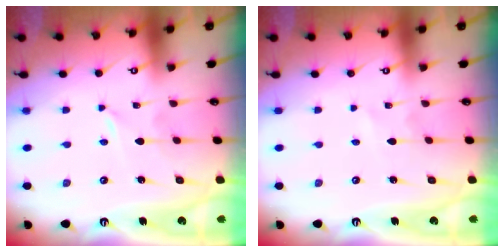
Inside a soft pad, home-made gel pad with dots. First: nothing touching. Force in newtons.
{"total": 1.3, "press": 1.3, "slide": 0.1}